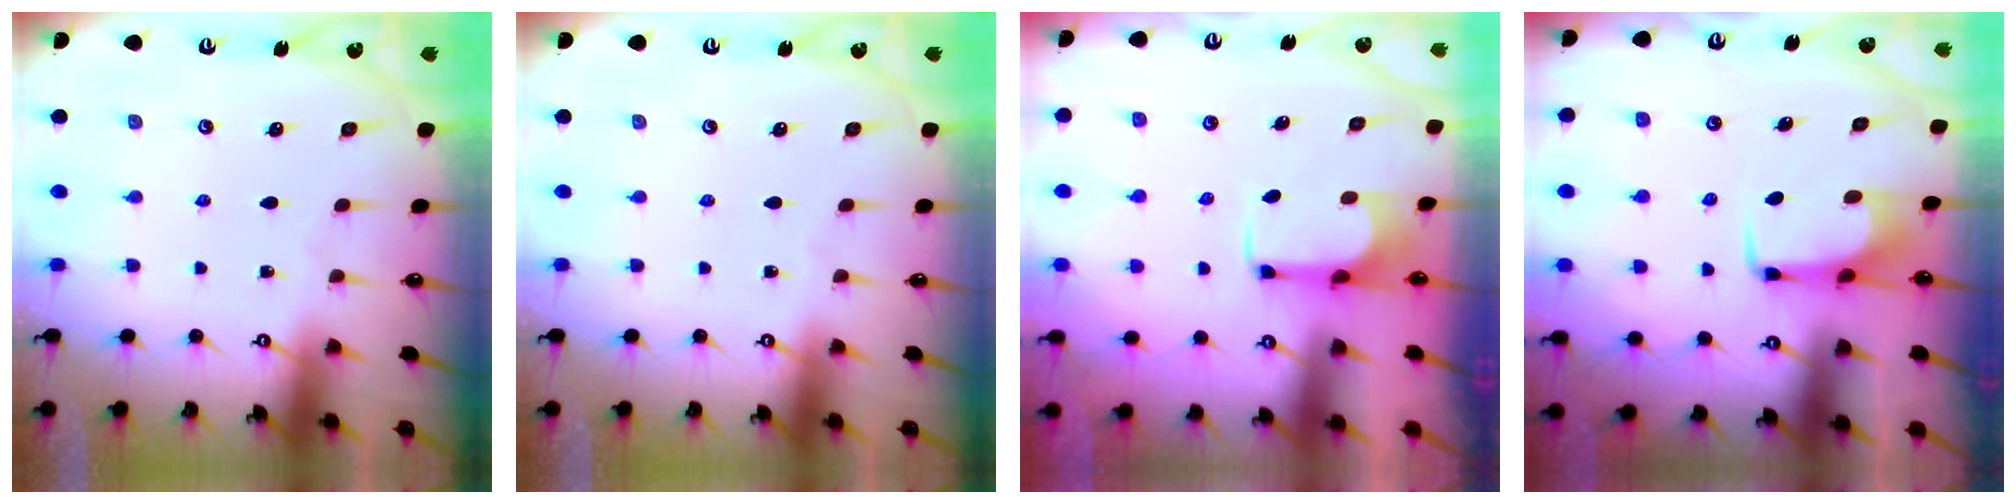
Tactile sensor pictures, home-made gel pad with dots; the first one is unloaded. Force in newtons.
{"total": 0.0}
{"total": 0.9, "press": 0.2, "slide": 0.9}
{"total": 3.0, "press": 3.0, "slide": 0.4}